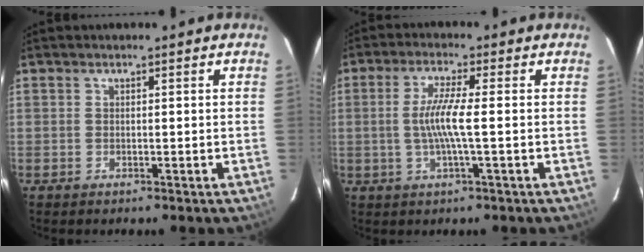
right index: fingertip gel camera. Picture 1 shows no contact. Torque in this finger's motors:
{"motor_torque": [1.48, -0.16, 0.90, 0.21]}